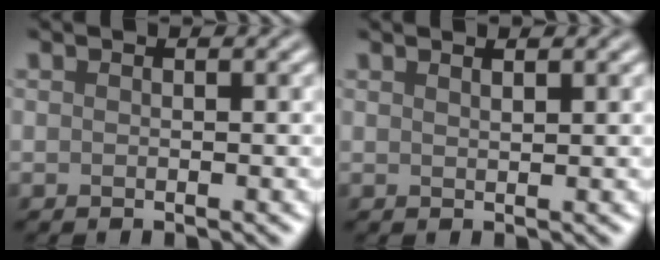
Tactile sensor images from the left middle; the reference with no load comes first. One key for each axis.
{"total": 1.0, "fx": 0.8, "fy": 0.3, "fz": 0.5, "tx": -0.001, "ty": 0.001, "tz": 0.010}